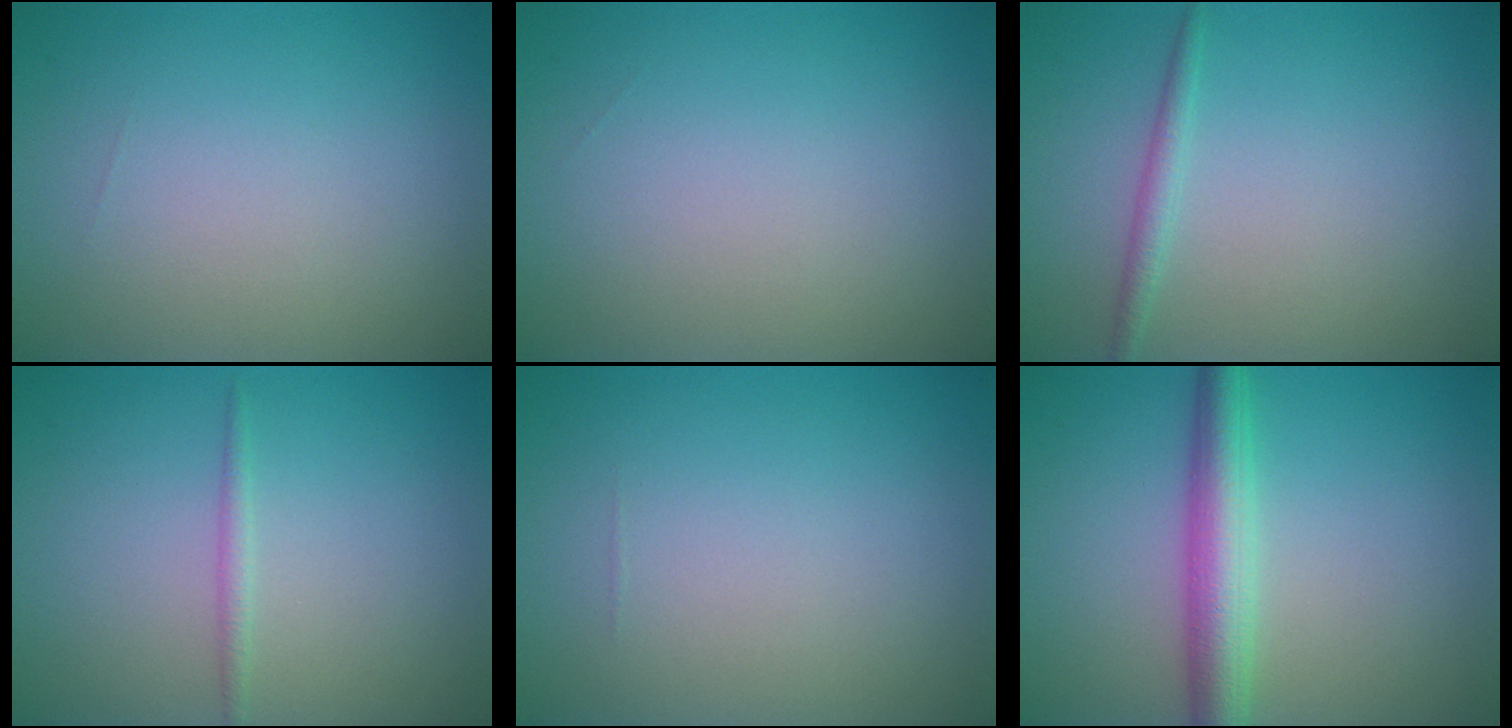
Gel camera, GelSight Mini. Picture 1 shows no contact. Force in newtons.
{"total": 0.0}
{"total": 1.3, "press": 1.3, "slide": 0.1}
{"total": 0.9, "press": 0.9, "slide": 0.0}
{"total": 0.0}
{"total": 4.5, "press": 4.5, "slide": 0.1}